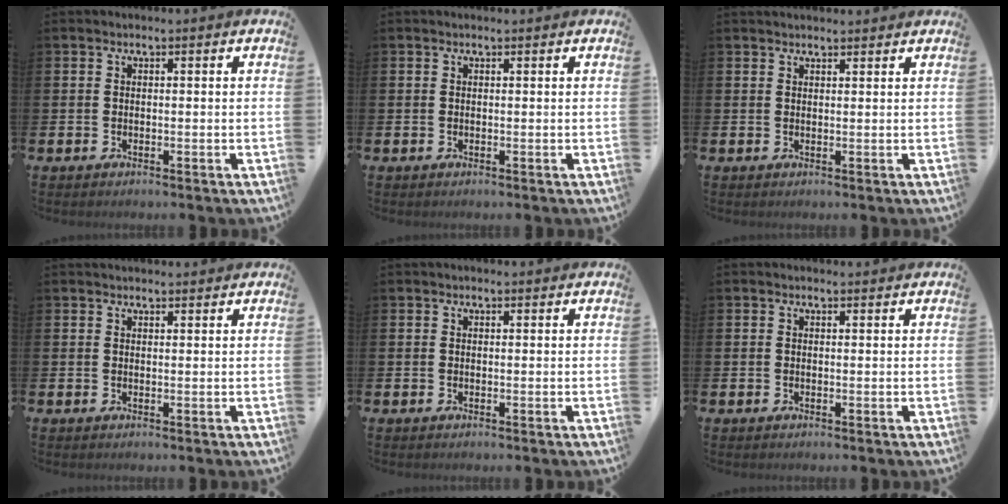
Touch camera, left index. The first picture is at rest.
{"total": 0.6, "force": [0.6, 0.0, 0.1], "torque": [0.014, -0.007, 0.009]}
{"total": 1.4, "force": [1.4, 0.3, 0.2], "torque": [0.006, -0.005, 0.023]}
{"total": 1.6, "force": [1.5, 0.2, 0.2], "torque": [0.006, -0.005, 0.026]}
{"total": 0.6, "force": [0.6, 0.1, 0.2], "torque": [0.007, -0.003, 0.008]}
{"total": 0.7, "force": [0.7, 0.1, 0.2], "torque": [0.007, -0.004, 0.010]}